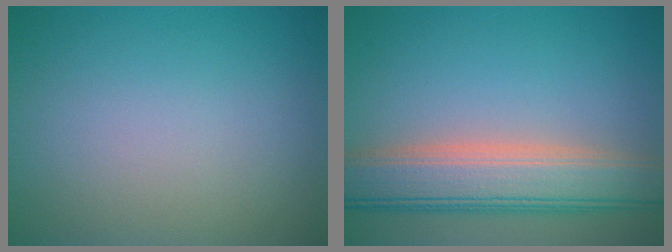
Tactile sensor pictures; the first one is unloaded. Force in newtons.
{"total": 7.5, "press": 7.4, "slide": 0.6}